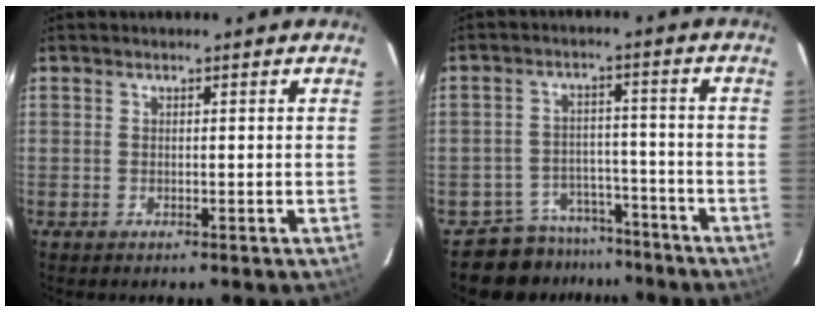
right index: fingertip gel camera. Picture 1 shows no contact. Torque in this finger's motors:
{"motor_torque": [0.39, -0.49, -0.07, -0.07]}